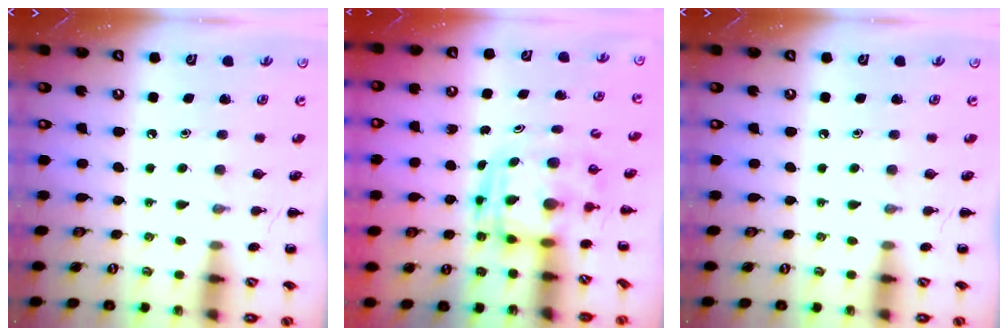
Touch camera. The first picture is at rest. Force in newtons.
{"total": 3.4, "press": 3.4, "slide": 0.6}
{"total": 0.0}